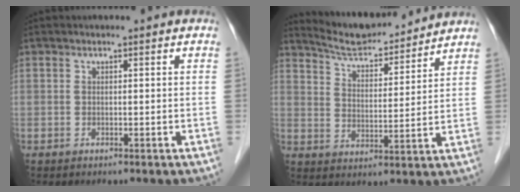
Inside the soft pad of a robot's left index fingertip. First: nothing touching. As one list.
[{"total": 11.9, "force": [11.4, 1.5, 3.1], "torque": [-0.056, 0.009, 0.184]}]